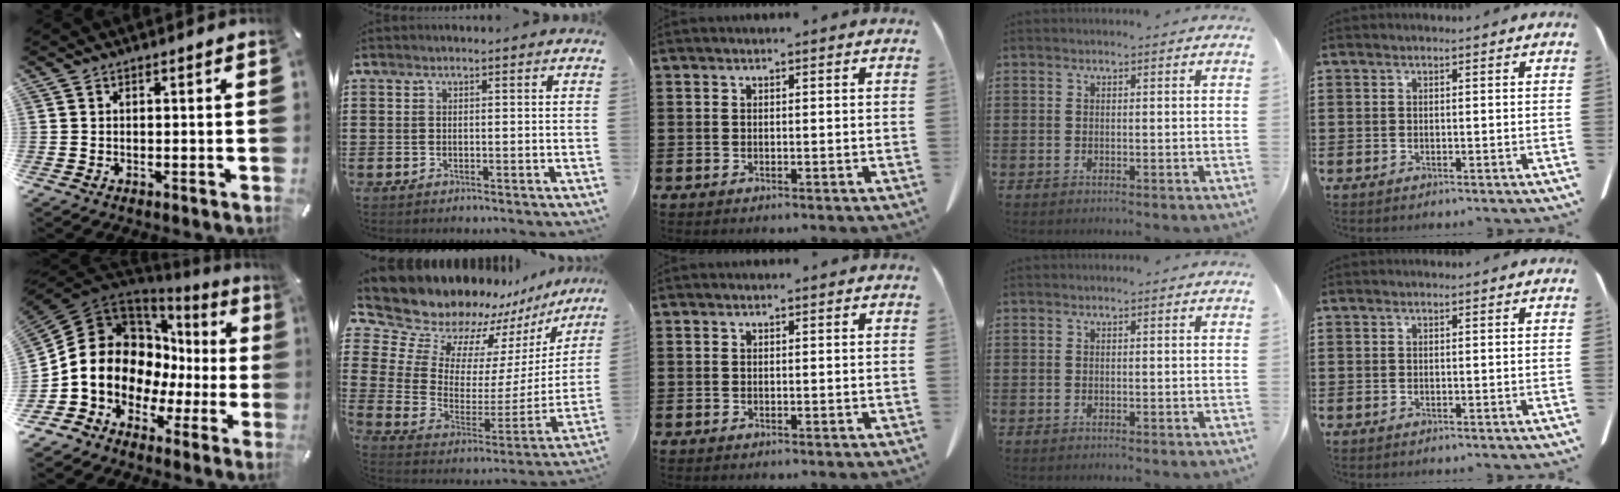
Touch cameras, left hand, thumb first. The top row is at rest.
{"thumb": {"total": 14.2, "force": [0.3, 12.6, 6.7], "torque": [-0.140, -0.032, 0.009]}, "index": {"total": 11.7, "force": [10.8, 4.3, 1.6], "torque": [-0.099, -0.089, 0.191]}}